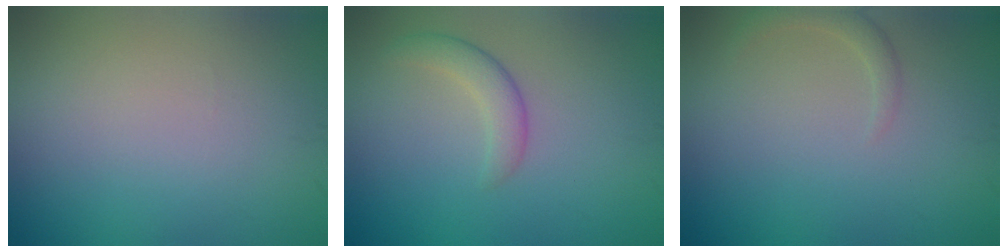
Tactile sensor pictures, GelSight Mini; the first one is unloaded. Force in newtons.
{"total": 2.3, "press": 2.3, "slide": 0.1}
{"total": 1.4, "press": 1.4, "slide": 0.1}